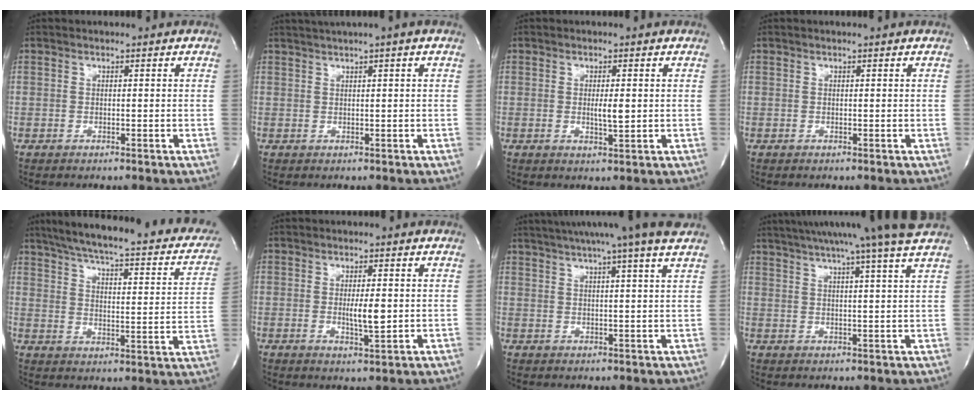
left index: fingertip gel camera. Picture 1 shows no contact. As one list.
[{"total": 3.3, "force": [2.3, -0.8, 2.2], "torque": [-0.042, 0.014, 0.044]}, {"total": 2.6, "force": [0.1, 0.4, 2.5], "torque": [-0.046, -0.005, 0.002]}, {"total": 0.0}, {"total": 29.4, "force": [23.8, 6.2, 16.1], "torque": [-0.242, -0.016, 0.288]}, {"total": 4.0, "force": [0.0, 0.7, 4.0], "torque": [-0.070, -0.007, 0.001]}, {"total": 14.7, "force": [12.2, -1.5, 7.9], "torque": [-0.135, 0.006, 0.157]}, {"total": 17.2, "force": [14.7, -2.3, 8.6], "torque": [-0.151, -0.011, 0.192]}]